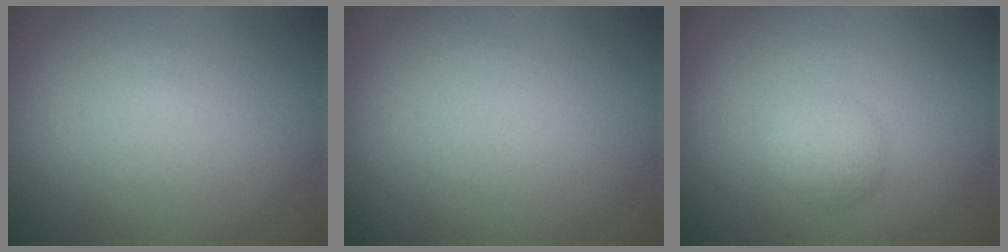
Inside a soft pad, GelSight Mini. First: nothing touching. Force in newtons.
{"total": 0.0}
{"total": 2.1, "press": 2.1, "slide": 0.1}